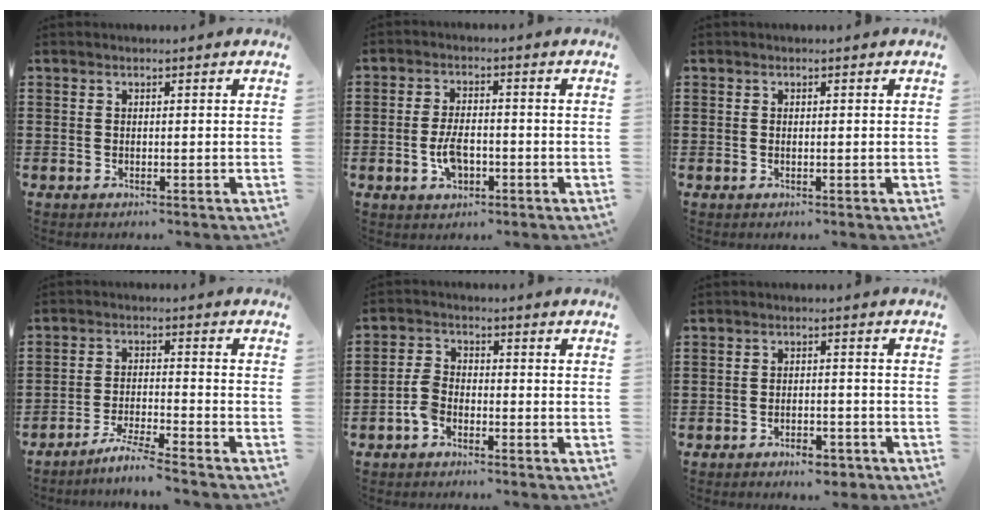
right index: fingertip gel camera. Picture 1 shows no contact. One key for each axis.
{"total": 5.0, "fx": -1.3, "fy": 2.6, "fz": 4.1, "tx": -0.085, "ty": 0.003, "tz": -0.024}
{"total": 0.0}
{"total": 4.8, "fx": -4.4, "fy": -0.9, "fz": 1.6, "tx": -0.034, "ty": -0.012, "tz": -0.086}
{"total": 3.6, "fx": -2.0, "fy": 2.1, "fz": 2.2, "tx": -0.063, "ty": 0.001, "tz": -0.045}
{"total": 3.5, "fx": -3.1, "fy": 0.7, "fz": 1.4, "tx": -0.025, "ty": 0.005, "tz": -0.060}